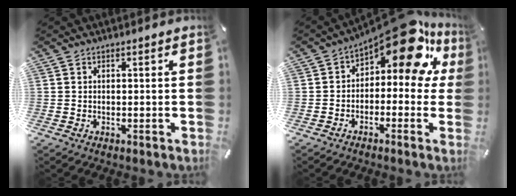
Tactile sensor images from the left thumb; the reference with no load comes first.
{"total": 15.7, "force": [8.8, 6.5, 11.2], "torque": [-0.158, -0.069, 0.145]}